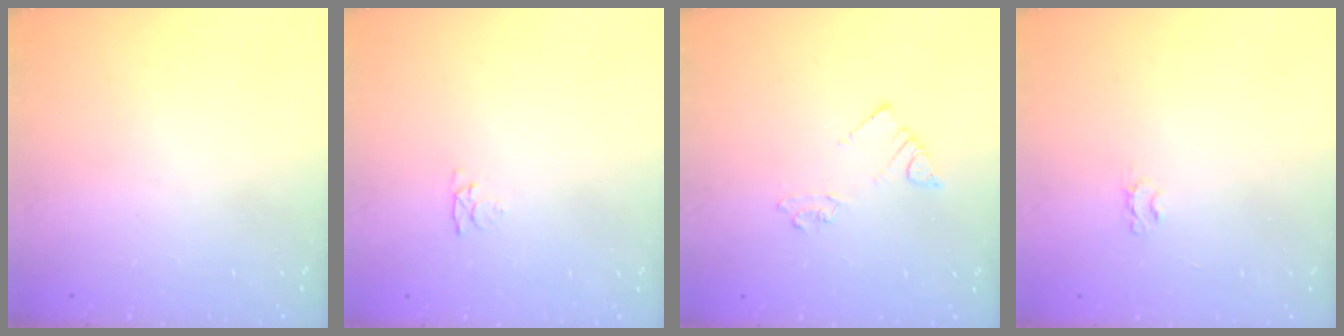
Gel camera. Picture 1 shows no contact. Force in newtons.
{"total": 3.3, "press": 3.3, "slide": 0.5}
{"total": 1.7, "press": 1.6, "slide": 0.2}
{"total": 2.0, "press": 2.0, "slide": 0.3}